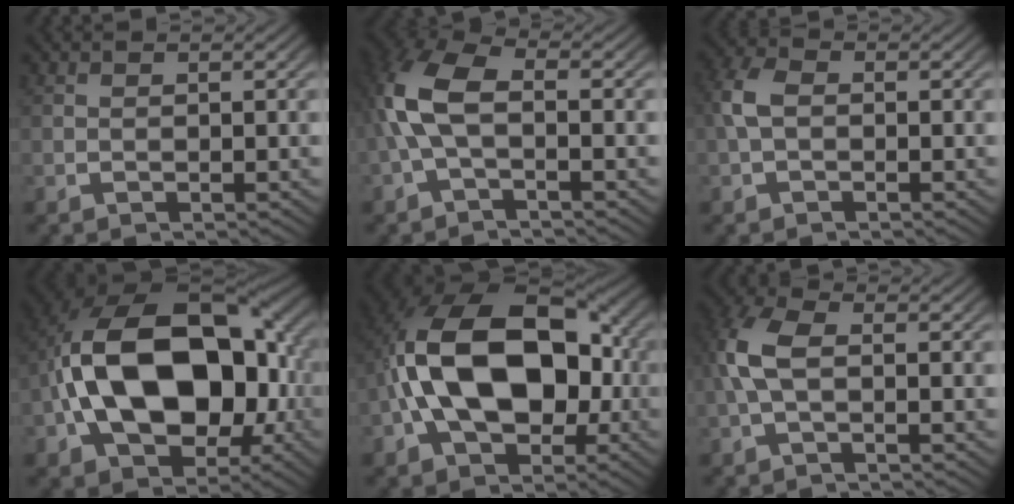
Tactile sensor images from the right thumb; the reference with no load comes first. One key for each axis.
{"total": 6.5, "fx": 0.0, "fy": 3.7, "fz": 5.4, "tx": -0.137, "ty": -0.001, "tz": 0.000}
{"total": 2.8, "fx": 0.1, "fy": 1.9, "fz": 2.1, "tx": -0.060, "ty": -0.001, "tz": 0.003}
{"total": 19.5, "fx": -0.5, "fy": 12.6, "fz": 14.9, "tx": -0.307, "ty": -0.046, "tz": 0.016}
{"total": 16.1, "fx": -0.1, "fy": 10.4, "fz": 12.3, "tx": -0.264, "ty": -0.029, "tz": 0.015}
{"total": 4.8, "fx": 0.2, "fy": 2.7, "fz": 3.9, "tx": -0.110, "ty": -0.005, "tz": 0.007}